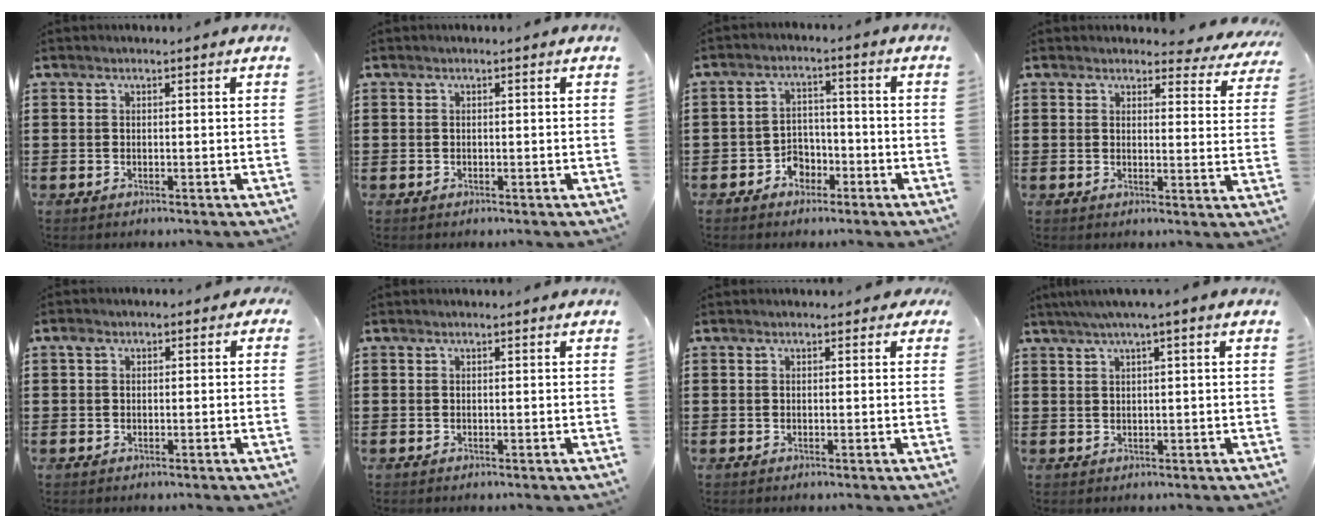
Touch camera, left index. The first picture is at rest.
{"total": 0.0}
{"total": 3.8, "force": [-2.7, 2.6, 0.9], "torque": [-0.025, 0.011, -0.056]}
{"total": 3.7, "force": [3.4, 0.8, 1.0], "torque": [-0.016, -0.016, 0.059]}
{"total": 1.8, "force": [-0.1, 1.4, 1.1], "torque": [-0.026, 0.008, -0.004]}
{"total": 0.0}
{"total": 0.6, "force": [0.2, 0.5, 0.3], "torque": [-0.009, 0.006, 0.002]}
{"total": 2.3, "force": [1.0, -0.3, 2.1], "torque": [-0.039, -0.002, 0.016]}